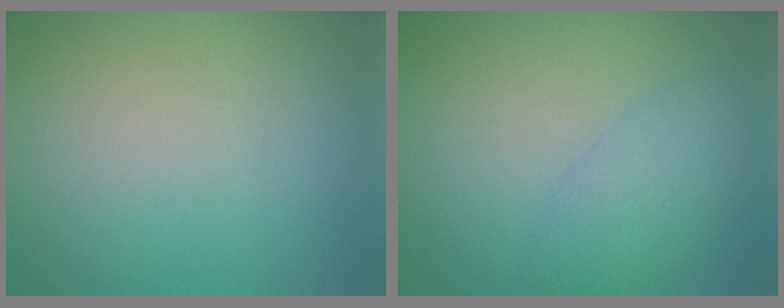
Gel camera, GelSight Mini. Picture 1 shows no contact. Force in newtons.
{"total": 3.3, "press": 3.3, "slide": 0.2}